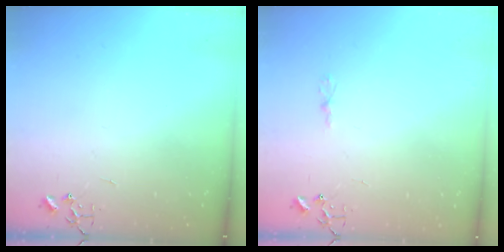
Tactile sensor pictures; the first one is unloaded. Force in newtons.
{"total": 3.1, "press": 3.1, "slide": 0.3}